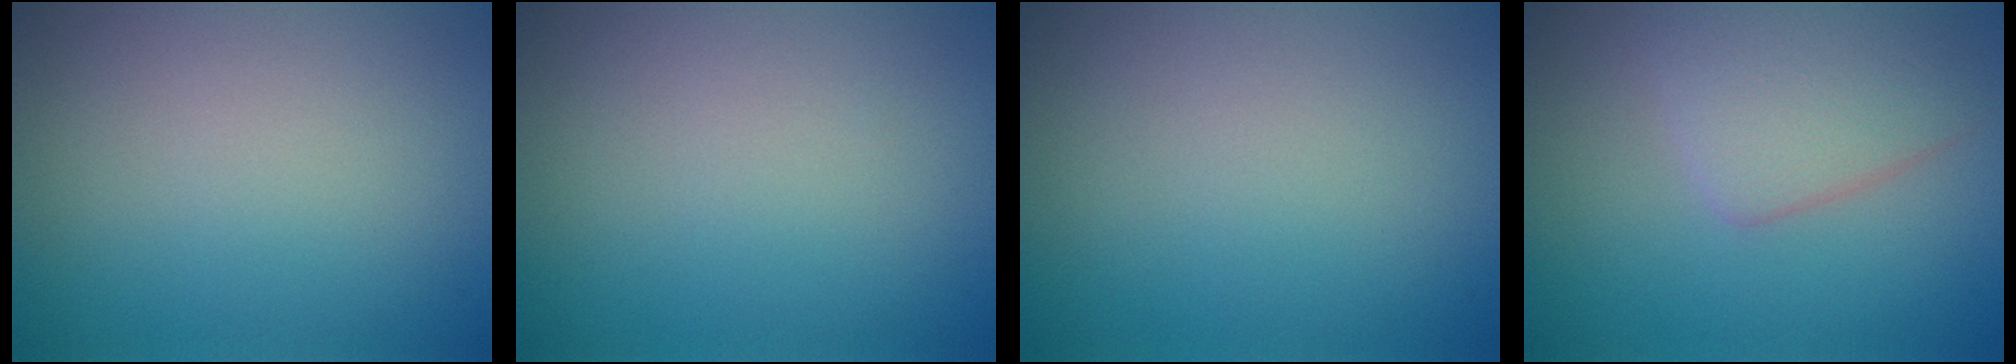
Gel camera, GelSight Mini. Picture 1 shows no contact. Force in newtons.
{"total": 0.0}
{"total": 0.0}
{"total": 4.1, "press": 4.1, "slide": 0.1}